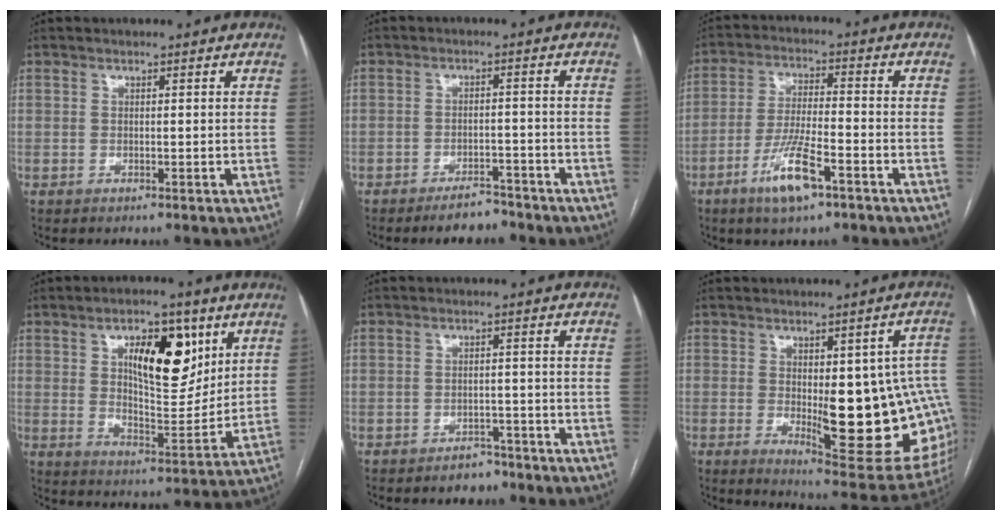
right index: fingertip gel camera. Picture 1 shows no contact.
{"total": 4.8, "force": [-4.1, 1.6, 1.9], "torque": [-0.028, 0.002, -0.061]}
{"total": 9.0, "force": [-5.0, 1.6, 7.4], "torque": [-0.148, -0.009, -0.090]}
{"total": 13.0, "force": [5.3, 5.2, 10.7], "torque": [-0.164, 0.004, 0.093]}
{"total": 3.2, "force": [-2.5, 1.8, 0.9], "torque": [-0.014, 0.008, -0.031]}
{"total": 19.5, "force": [-1.7, 6.3, 18.4], "torque": [-0.166, 0.006, 0.002]}